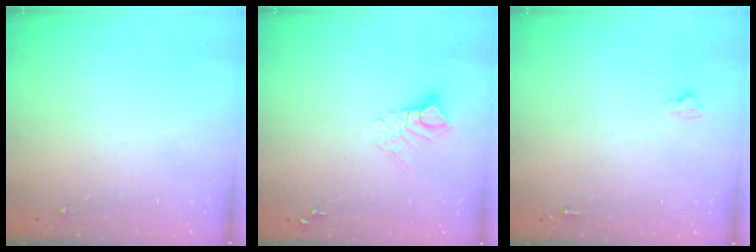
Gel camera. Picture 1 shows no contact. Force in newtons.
{"total": 7.9, "press": 7.8, "slide": 0.7}
{"total": 2.6, "press": 2.5, "slide": 0.3}